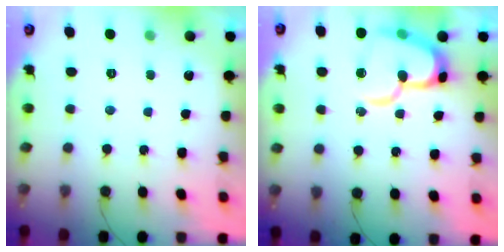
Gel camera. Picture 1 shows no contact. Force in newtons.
{"total": 16.6, "press": 16.6, "slide": 1.5}